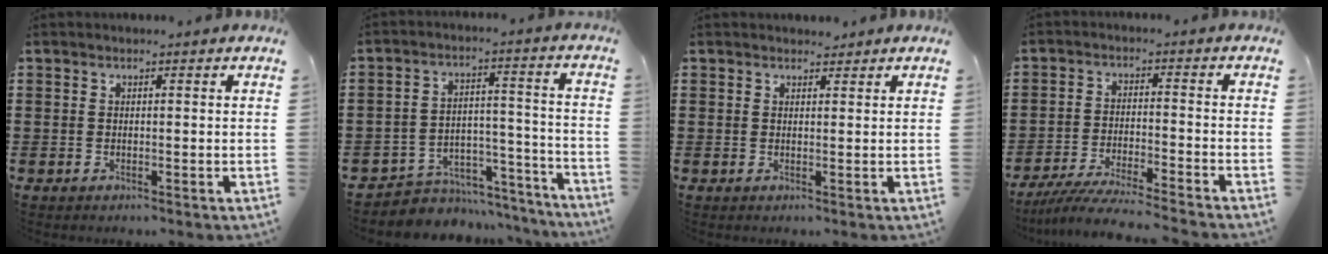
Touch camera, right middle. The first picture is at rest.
{"total": 5.1, "force": [-4.5, 2.2, 0.3], "torque": [-0.011, 0.016, -0.094]}
{"total": 1.4, "force": [1.3, 0.5, -0.1], "torque": [0.006, -0.001, 0.023]}
{"total": 5.9, "force": [-5.5, -0.1, 2.0], "torque": [-0.050, -0.019, -0.111]}